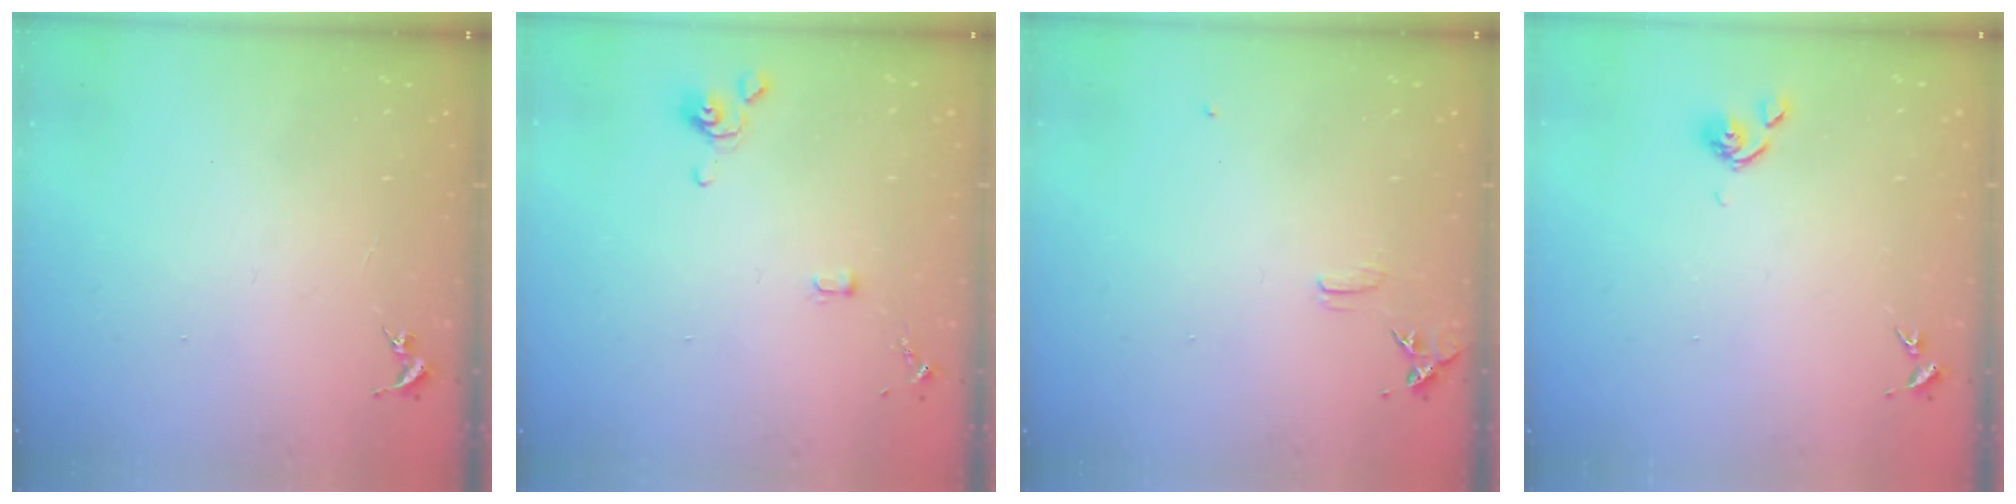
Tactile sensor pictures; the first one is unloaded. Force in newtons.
{"total": 3.6, "press": 3.5, "slide": 0.7}
{"total": 6.3, "press": 6.2, "slide": 0.7}
{"total": 6.0, "press": 5.9, "slide": 0.8}